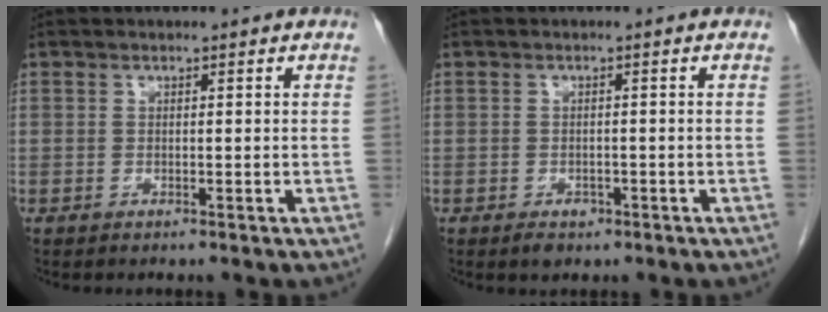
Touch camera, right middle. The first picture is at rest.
{"total": 2.0, "force": [-1.3, 1.2, 1.0], "torque": [-0.016, 0.001, -0.012]}